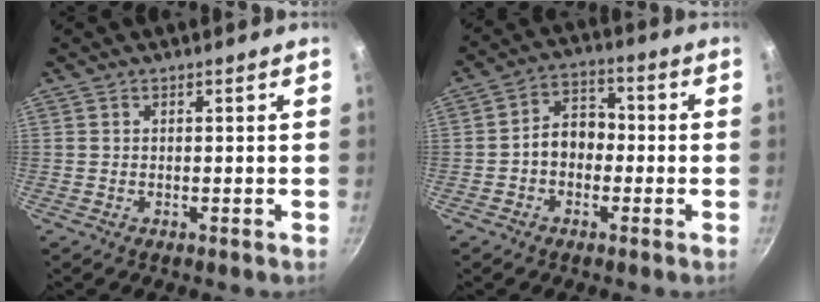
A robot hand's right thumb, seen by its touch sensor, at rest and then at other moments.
{"total": 7.0, "force": [-1.2, 5.3, 4.4], "torque": [-0.036, 0.029, -0.032]}